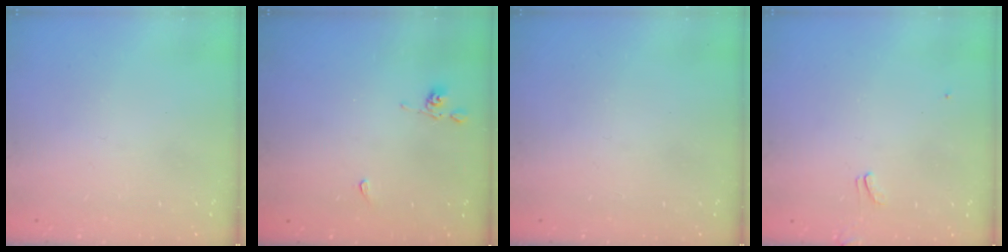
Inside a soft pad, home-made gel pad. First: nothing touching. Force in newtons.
{"total": 2.2, "press": 2.2, "slide": 0.5}
{"total": 0.0}
{"total": 4.5, "press": 4.5, "slide": 0.4}